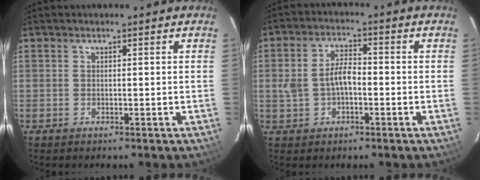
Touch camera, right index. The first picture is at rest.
{"total": 6.3, "force": [-1.0, 3.6, 5.0], "torque": [-0.103, 0.013, -0.013]}